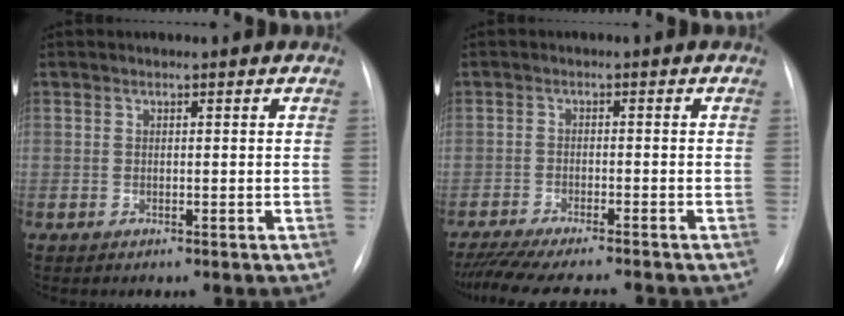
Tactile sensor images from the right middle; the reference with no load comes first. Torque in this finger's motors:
{"motor_torque": [0.45, -0.47, 0.14, 0.05]}